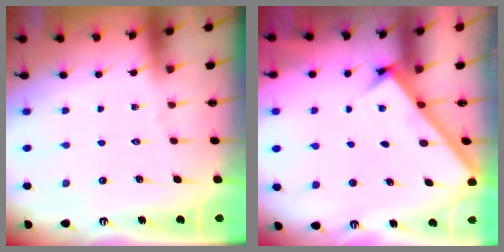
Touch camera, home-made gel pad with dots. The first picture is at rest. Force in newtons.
{"total": 2.5, "press": 2.5, "slide": 0.3}